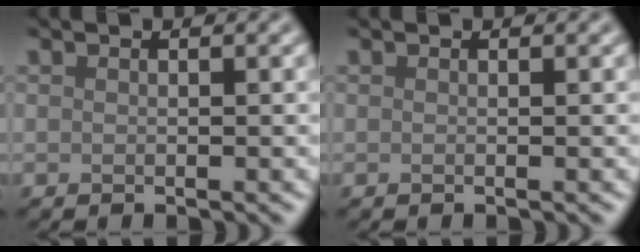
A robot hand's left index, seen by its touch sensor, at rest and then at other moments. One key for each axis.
{"total": 0.0}